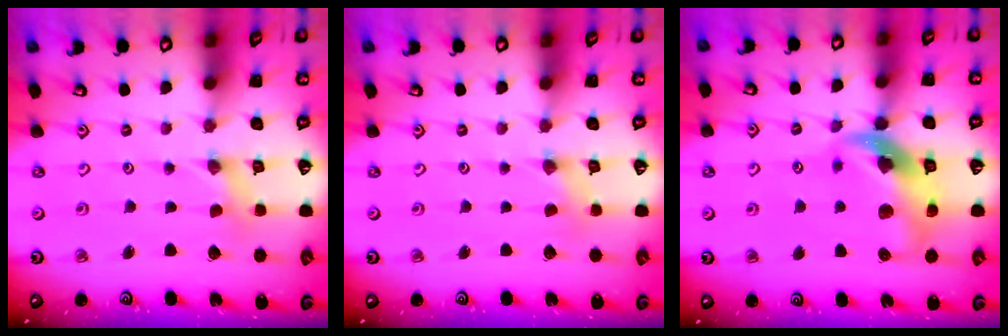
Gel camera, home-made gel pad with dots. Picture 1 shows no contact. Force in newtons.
{"total": 0.5, "press": 0.5, "slide": 0.1}
{"total": 14.9, "press": 14.8, "slide": 2.2}